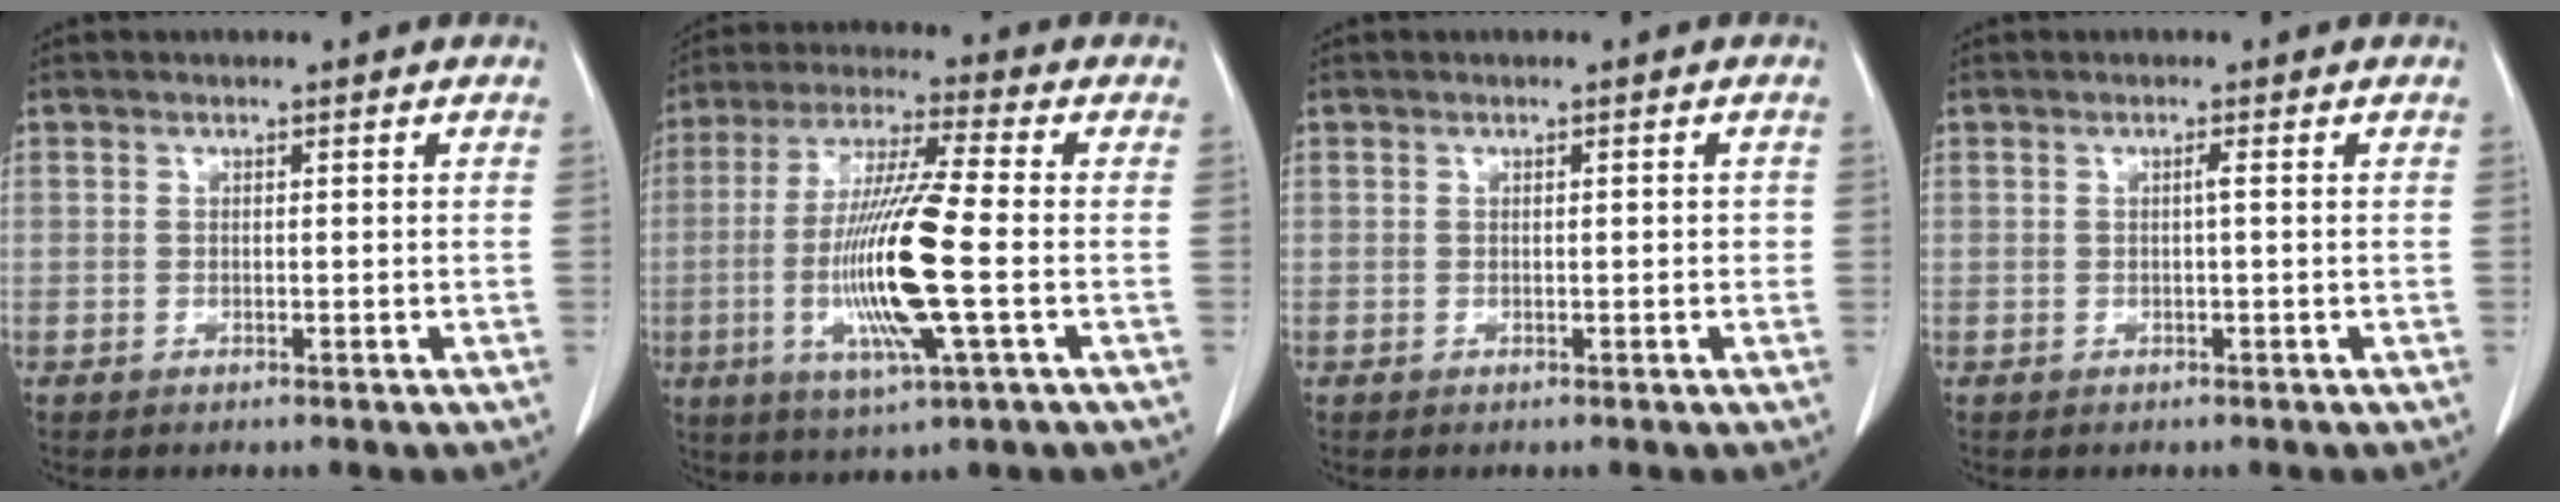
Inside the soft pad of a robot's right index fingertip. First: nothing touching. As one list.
[{"total": 14.7, "force": [-2.6, 0.3, 14.4], "torque": [-0.289, -0.013, -0.053]}, {"total": 0.9, "force": [0.0, 0.3, 0.8], "torque": [-0.011, 0.001, 0.002]}, {"total": 0.6, "force": [0.0, -0.1, 0.6], "torque": [-0.007, 0.001, 0.000]}]